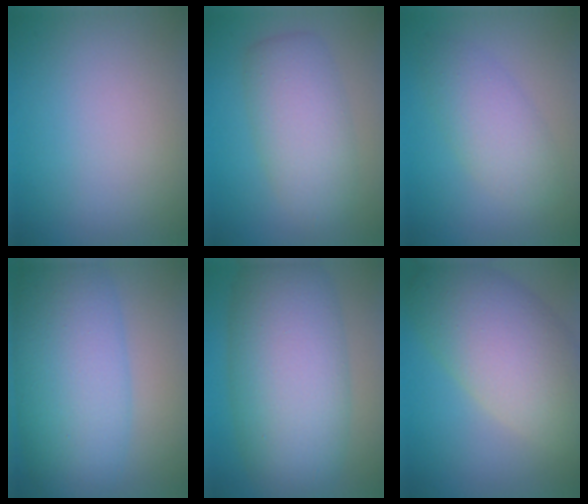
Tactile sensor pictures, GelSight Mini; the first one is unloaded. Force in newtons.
{"total": 5.2, "press": 5.2, "slide": 0.1}
{"total": 3.8, "press": 3.8, "slide": 0.1}
{"total": 10.2, "press": 10.2, "slide": 0.3}
{"total": 11.3, "press": 11.3, "slide": 0.3}
{"total": 9.7, "press": 9.7, "slide": 0.6}